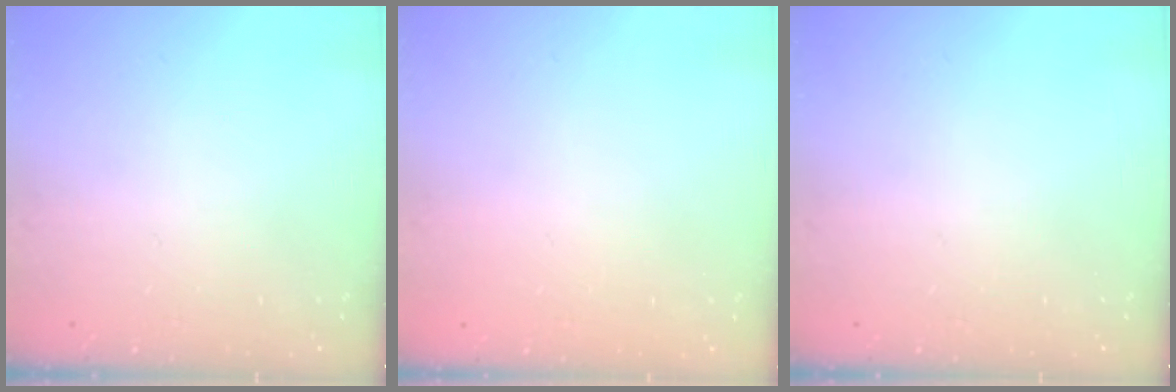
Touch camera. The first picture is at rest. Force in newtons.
{"total": 0.0}
{"total": 0.0}